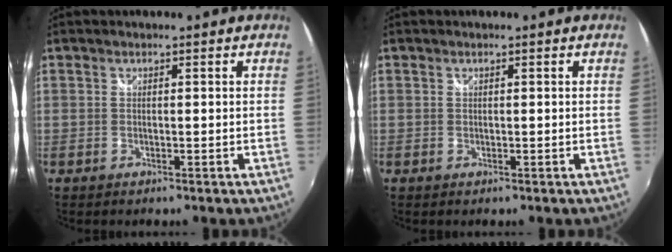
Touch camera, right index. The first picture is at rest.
{"total": 0.0}